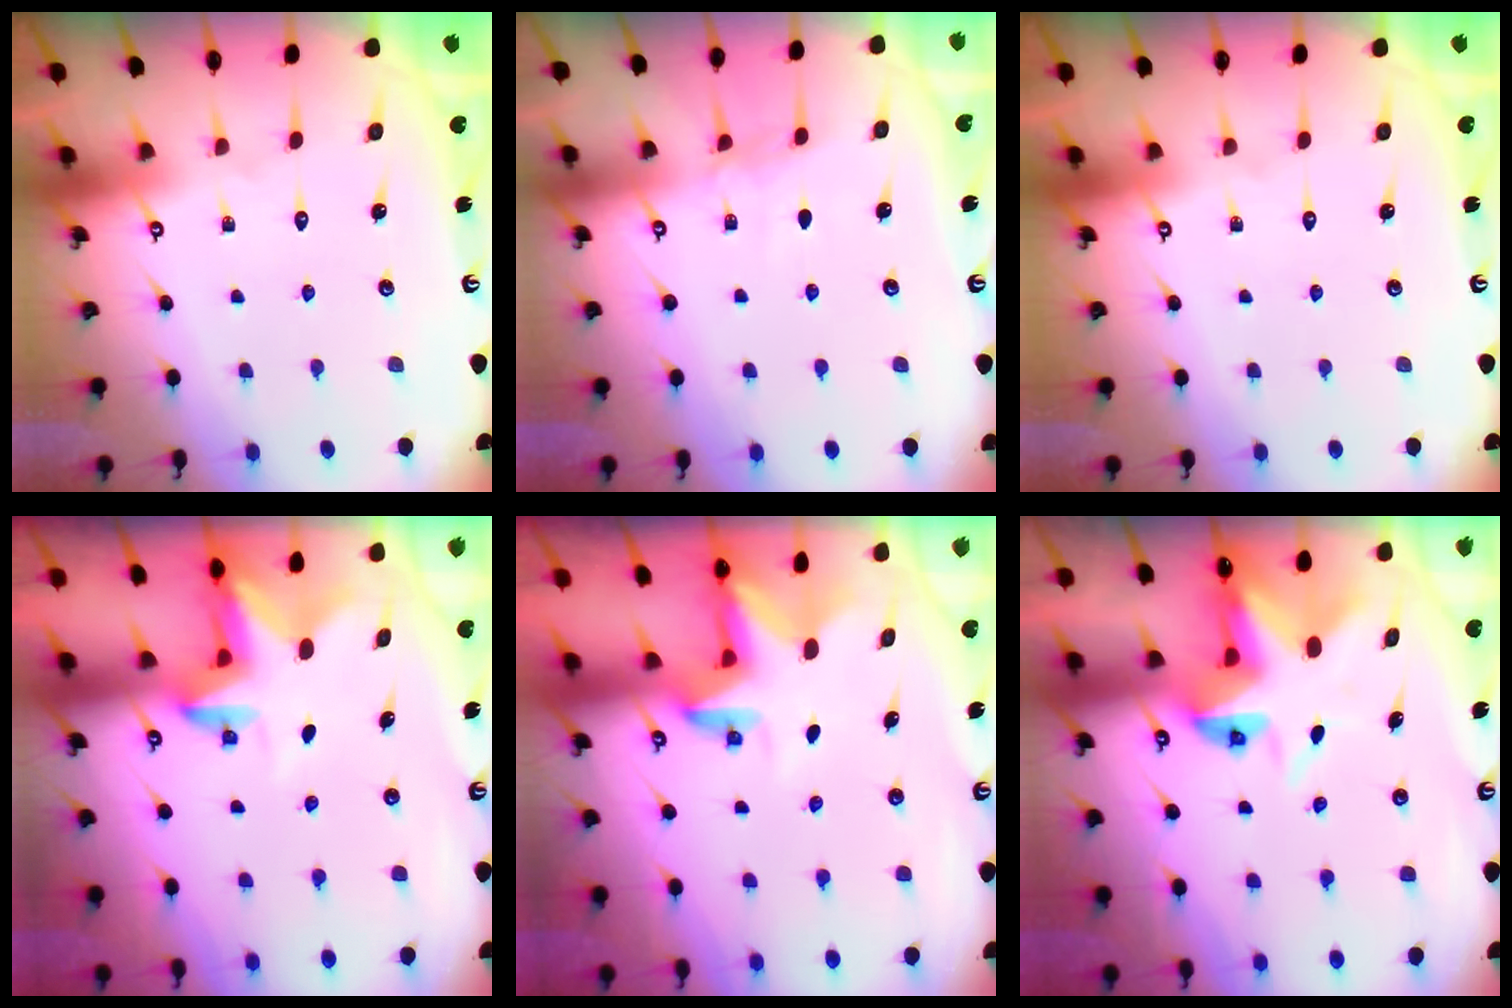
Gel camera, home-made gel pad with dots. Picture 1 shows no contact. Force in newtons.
{"total": 4.5, "press": 4.5, "slide": 0.5}
{"total": 0.0}
{"total": 2.7, "press": 2.6, "slide": 0.5}
{"total": 2.8, "press": 2.8, "slide": 0.2}
{"total": 5.6, "press": 5.6, "slide": 0.5}